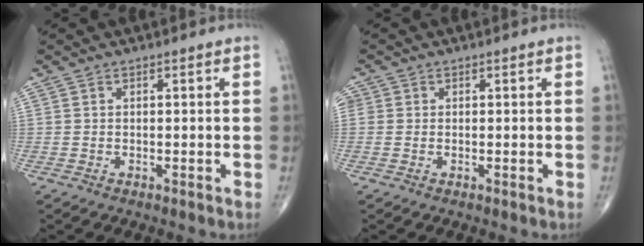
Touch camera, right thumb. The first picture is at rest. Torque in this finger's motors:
{"motor_torque": [0.08, 0.18, 0.21, 0.14, 0.02]}